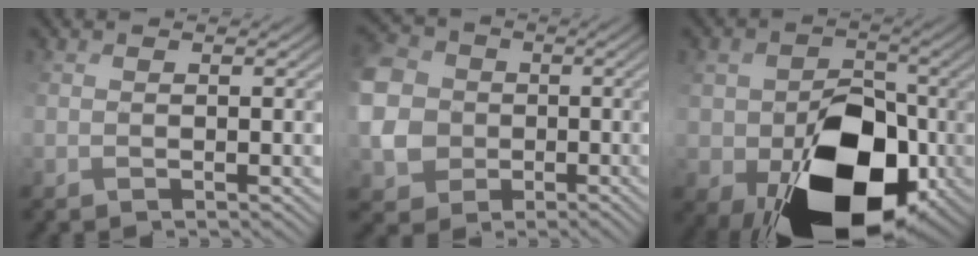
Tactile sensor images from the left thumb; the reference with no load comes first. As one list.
[{"total": 9.1, "force": [0.0, 8.3, 3.7], "torque": [-0.137, -0.016, -0.009]}, {"total": 16.1, "force": [-5.0, 11.3, 10.3], "torque": [-0.167, -0.047, -0.058]}]